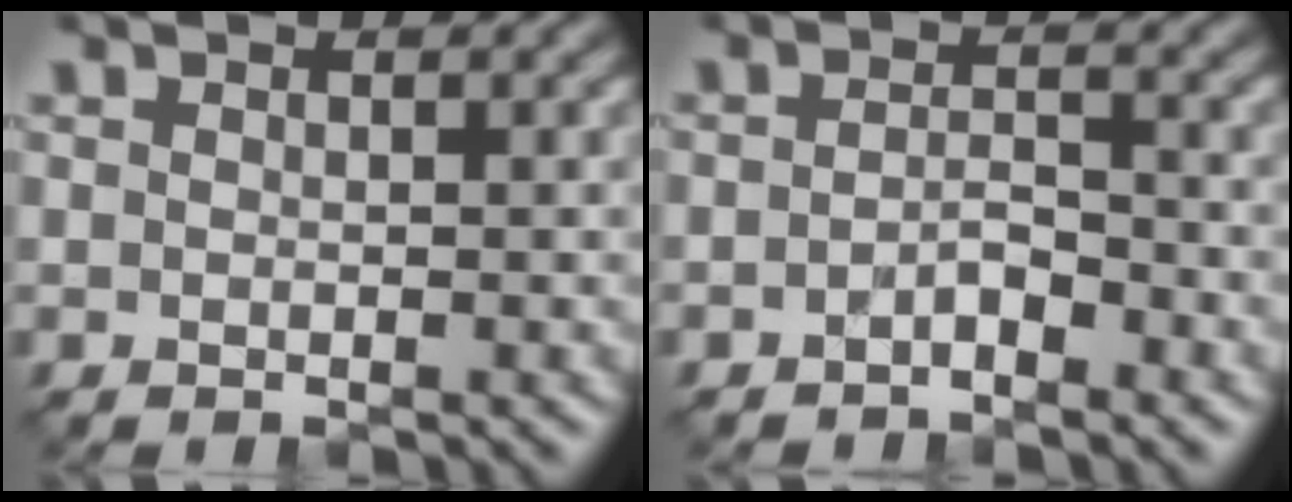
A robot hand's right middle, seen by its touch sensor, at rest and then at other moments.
{"total": 1.6, "force": [-1.1, 0.6, 1.1], "torque": [-0.021, 0.004, -0.022]}